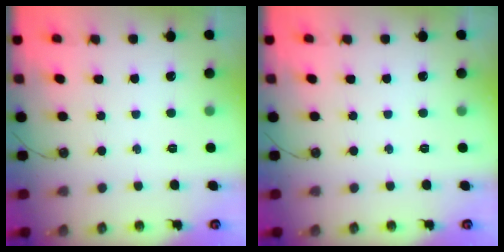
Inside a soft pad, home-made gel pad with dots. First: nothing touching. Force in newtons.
{"total": 0.0}